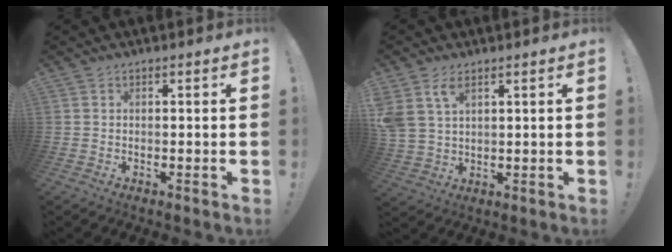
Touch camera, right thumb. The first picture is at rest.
{"total": 6.8, "force": [4.0, 3.7, 4.1], "torque": [-0.082, -0.014, 0.076]}